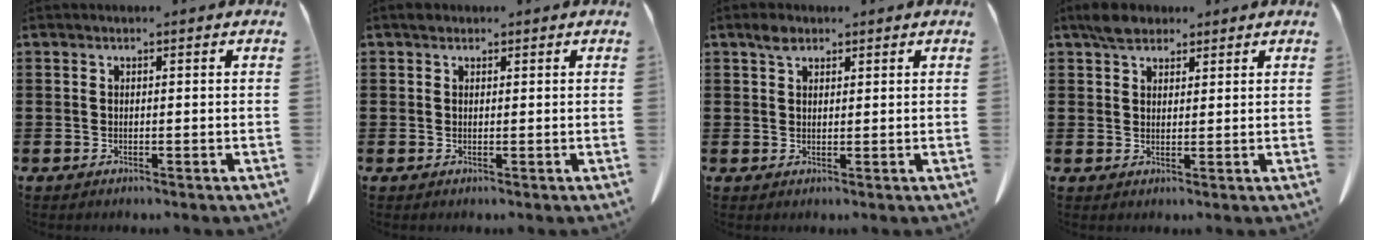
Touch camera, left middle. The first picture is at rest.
{"total": 1.3, "force": [0.9, 0.9, 0.1], "torque": [0.001, -0.001, 0.018]}
{"total": 2.5, "force": [1.6, 1.4, 1.2], "torque": [-0.020, 0.000, 0.030]}
{"total": 3.8, "force": [3.0, 2.1, 1.2], "torque": [-0.024, 0.007, 0.057]}